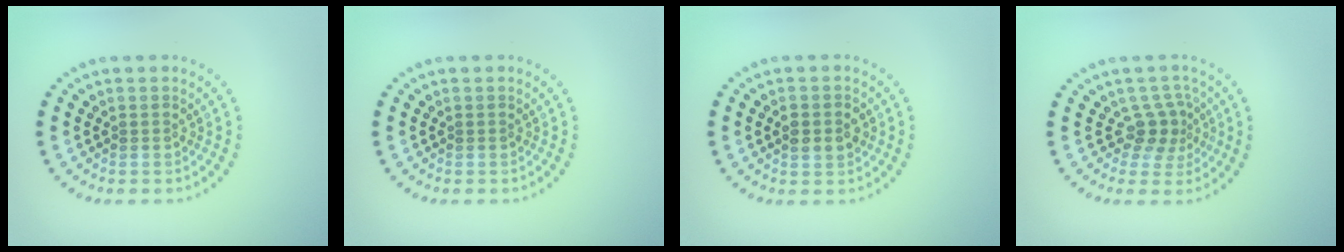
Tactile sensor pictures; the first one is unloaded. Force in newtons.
{"total": 0.0}
{"total": 2.7, "press": 2.7, "slide": 0.2}
{"total": 2.6, "press": 1.8, "slide": 1.9}